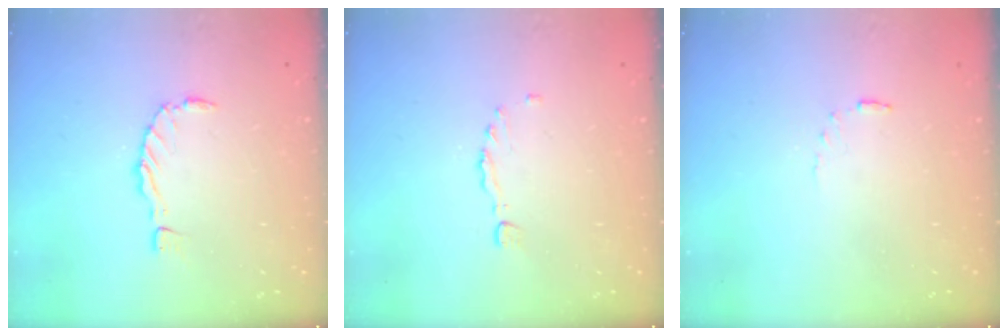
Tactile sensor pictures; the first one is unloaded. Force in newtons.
{"total": 0.6, "press": 0.5, "slide": 0.3}
{"total": 3.7, "press": 3.7, "slide": 0.5}